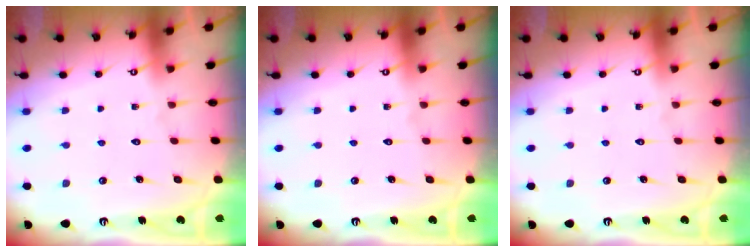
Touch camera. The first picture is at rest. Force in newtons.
{"total": 0.0}
{"total": 0.0}